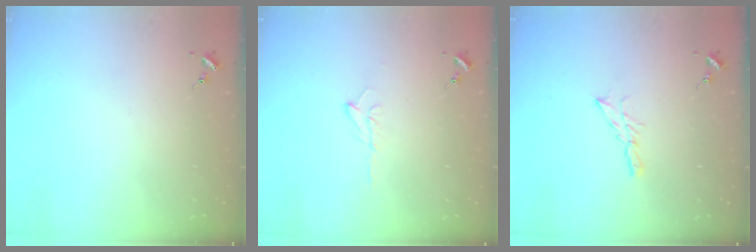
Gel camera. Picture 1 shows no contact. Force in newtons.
{"total": 6.5, "press": 6.5, "slide": 0.8}
{"total": 5.3, "press": 5.3, "slide": 0.2}